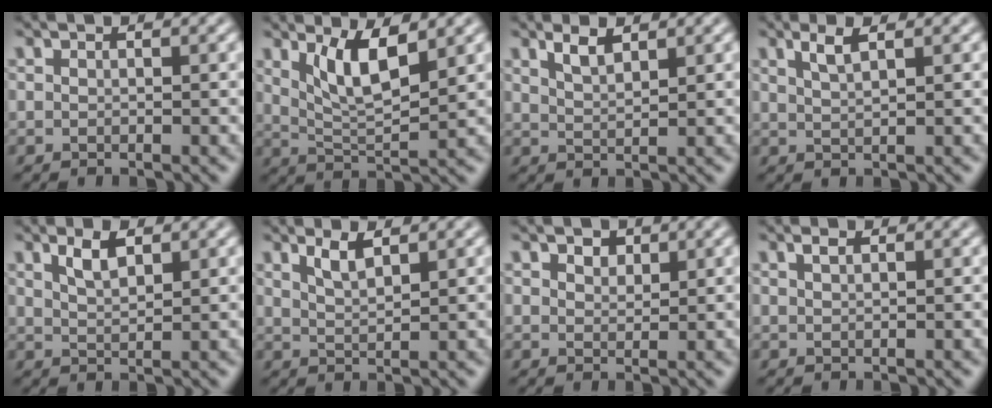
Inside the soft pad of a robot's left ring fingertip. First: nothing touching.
{"total": 4.8, "force": [2.3, 1.4, 3.9], "torque": [-0.081, -0.009, 0.047]}
{"total": 2.1, "force": [1.6, 0.6, 1.3], "torque": [-0.025, 0.000, 0.032]}
{"total": 2.0, "force": [1.2, 0.5, 1.5], "torque": [-0.027, 0.002, 0.022]}
{"total": 2.5, "force": [1.5, 0.9, 1.8], "torque": [-0.036, 0.002, 0.029]}
{"total": 2.2, "force": [1.5, 0.6, 1.5], "torque": [-0.029, -0.002, 0.031]}
{"total": 1.5, "force": [1.1, 0.8, 0.6], "torque": [-0.008, -0.001, 0.021]}
{"total": 0.9, "force": [0.6, 0.3, 0.6], "torque": [-0.012, 0.002, 0.012]}